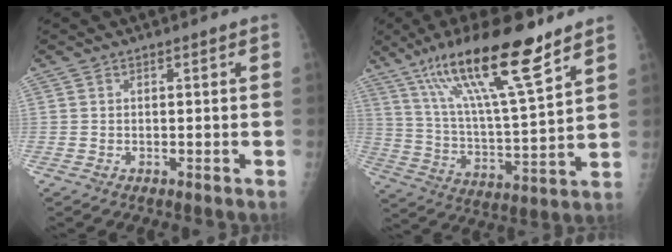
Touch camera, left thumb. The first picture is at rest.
{"total": 20.8, "force": [13.6, 3.6, 15.4], "torque": [-0.263, -0.052, 0.243]}